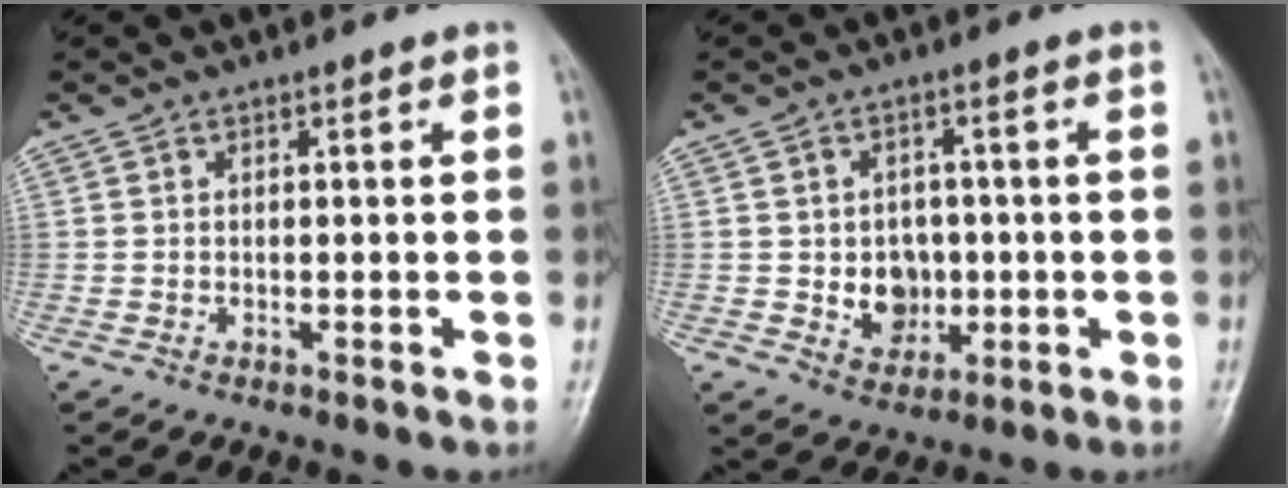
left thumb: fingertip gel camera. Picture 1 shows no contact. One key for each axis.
{"total": 6.6, "fx": -0.5, "fy": 5.5, "fz": 3.6, "tx": -0.020, "ty": 0.004, "tz": 0.000}